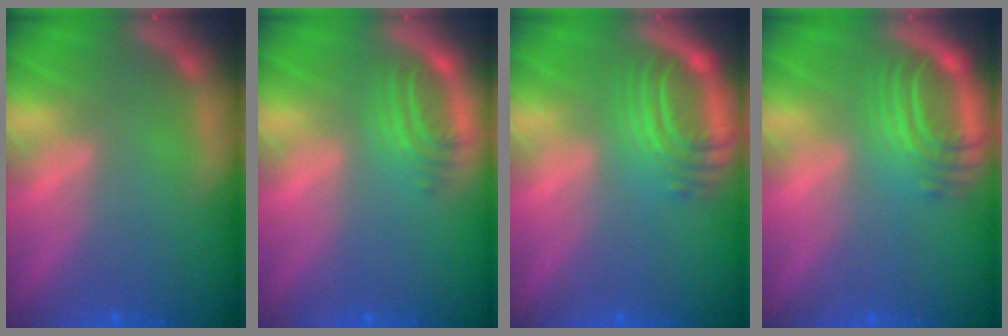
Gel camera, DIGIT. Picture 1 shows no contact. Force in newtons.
{"total": 2.9}
{"total": 5.5}
{"total": 5.5}